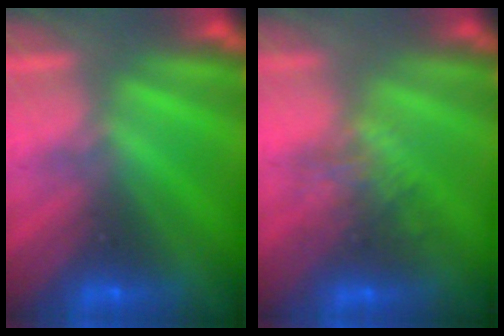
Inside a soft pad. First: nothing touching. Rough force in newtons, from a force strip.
{"total": 3.8}